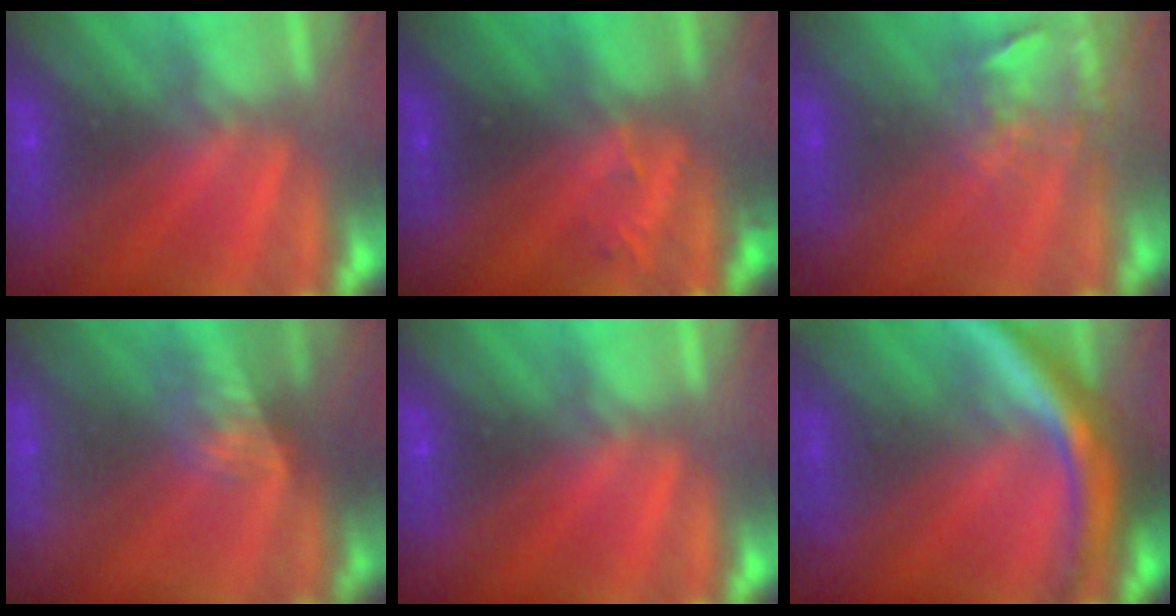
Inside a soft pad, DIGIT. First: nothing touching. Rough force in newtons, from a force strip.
{"total": 2.7}
{"total": 4.4}
{"total": 3.9}
{"total": 0.0}
{"total": 11.8}